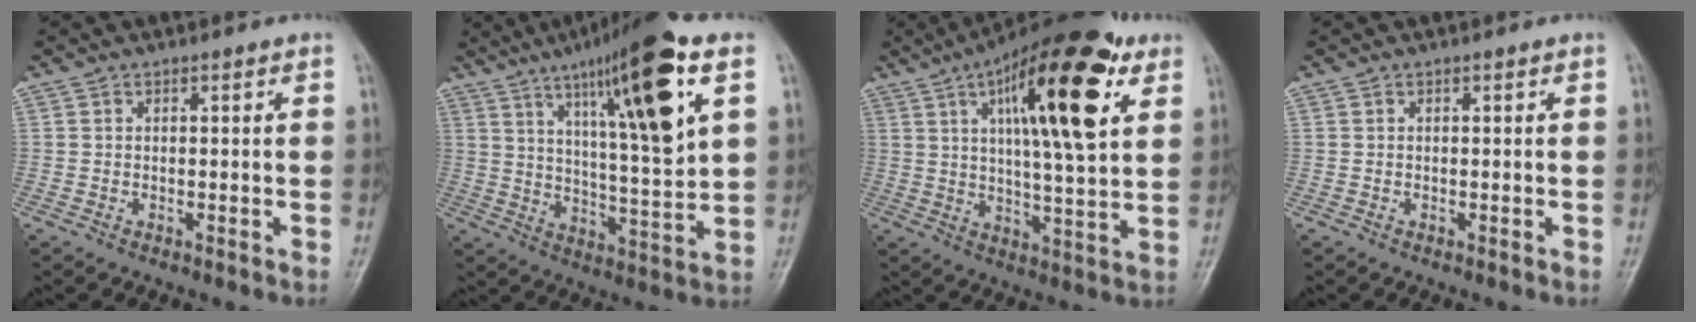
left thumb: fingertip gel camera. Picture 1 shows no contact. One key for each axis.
{"total": 20.3, "fx": 9.1, "fy": 3.4, "fz": 17.8, "tx": -0.268, "ty": -0.025, "tz": 0.146}
{"total": 21.7, "fx": 8.6, "fy": 6.5, "fz": 18.8, "tx": -0.269, "ty": -0.016, "tz": 0.128}
{"total": 0.0}